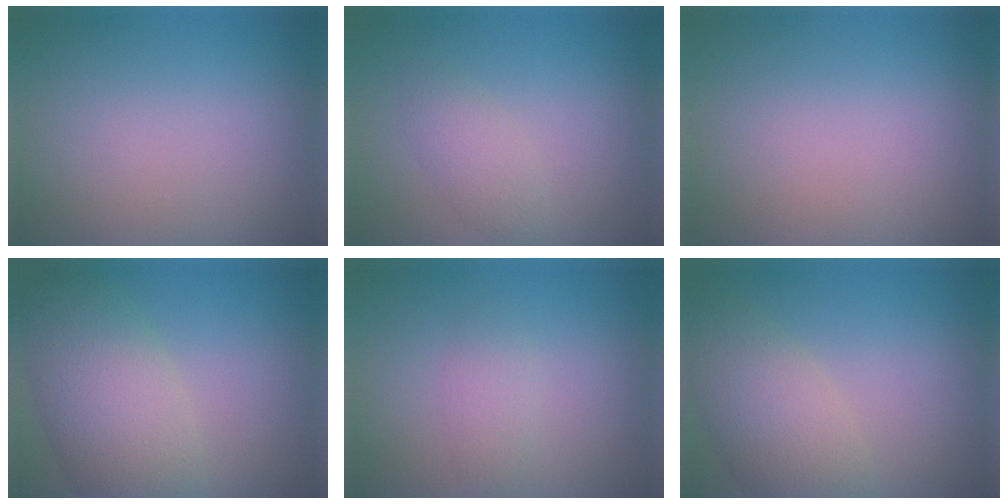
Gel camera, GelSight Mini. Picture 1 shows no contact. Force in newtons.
{"total": 1.9, "press": 1.9, "slide": 0.1}
{"total": 0.0}
{"total": 7.3, "press": 7.3, "slide": 0.3}
{"total": 1.6, "press": 1.6, "slide": 0.2}
{"total": 5.2, "press": 5.2, "slide": 0.3}